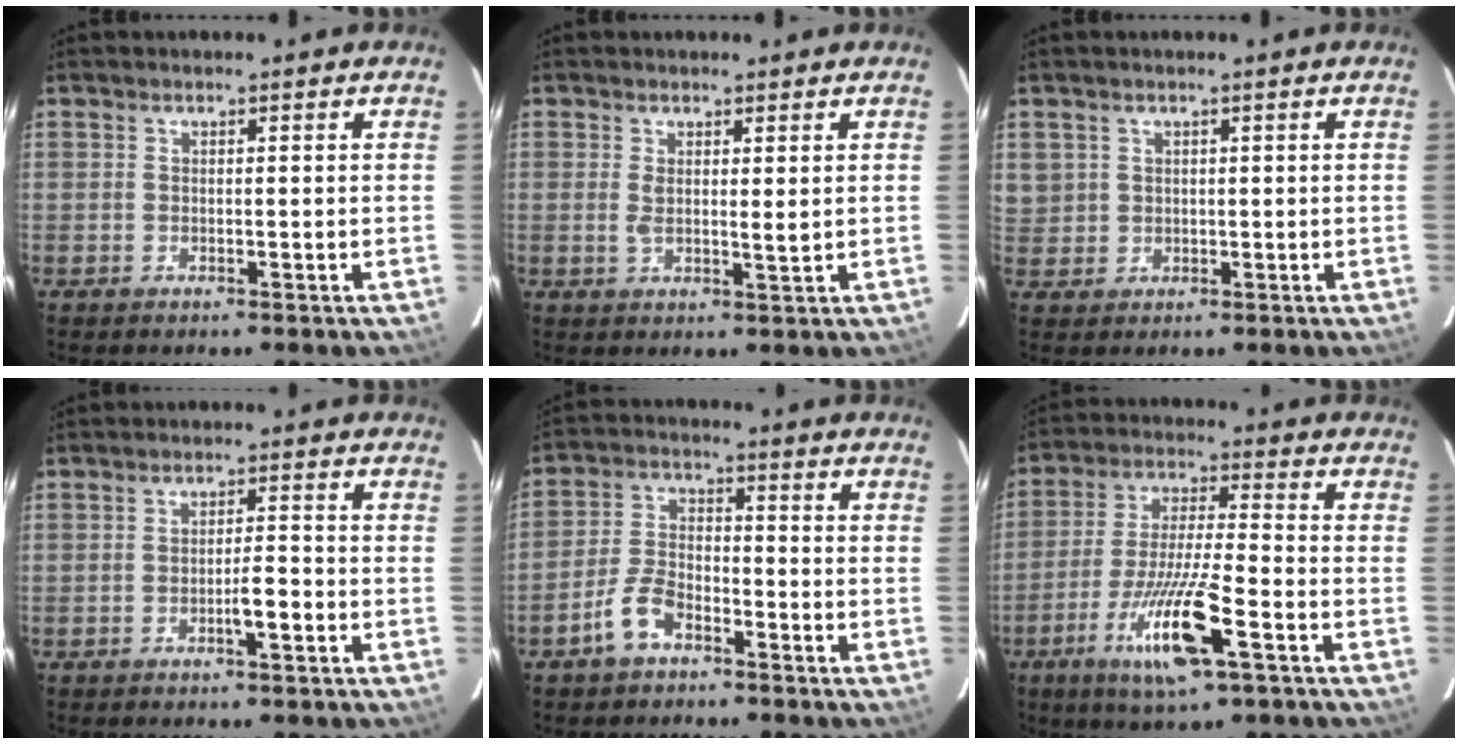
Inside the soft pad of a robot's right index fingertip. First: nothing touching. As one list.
[{"total": 3.0, "force": [0.8, 0.7, 2.8], "torque": [-0.049, -0.008, 0.015]}, {"total": 3.2, "force": [1.2, 2.9, 0.3], "torque": [0.001, 0.004, 0.029]}, {"total": 3.2, "force": [-1.4, 0.4, 2.8], "torque": [-0.043, 0.003, -0.021]}, {"total": 6.3, "force": [-4.0, 3.1, 3.9], "torque": [-0.092, 0.009, -0.079]}, {"total": 13.5, "force": [-6.3, 0.9, 11.9], "torque": [-0.233, -0.024, -0.112]}]